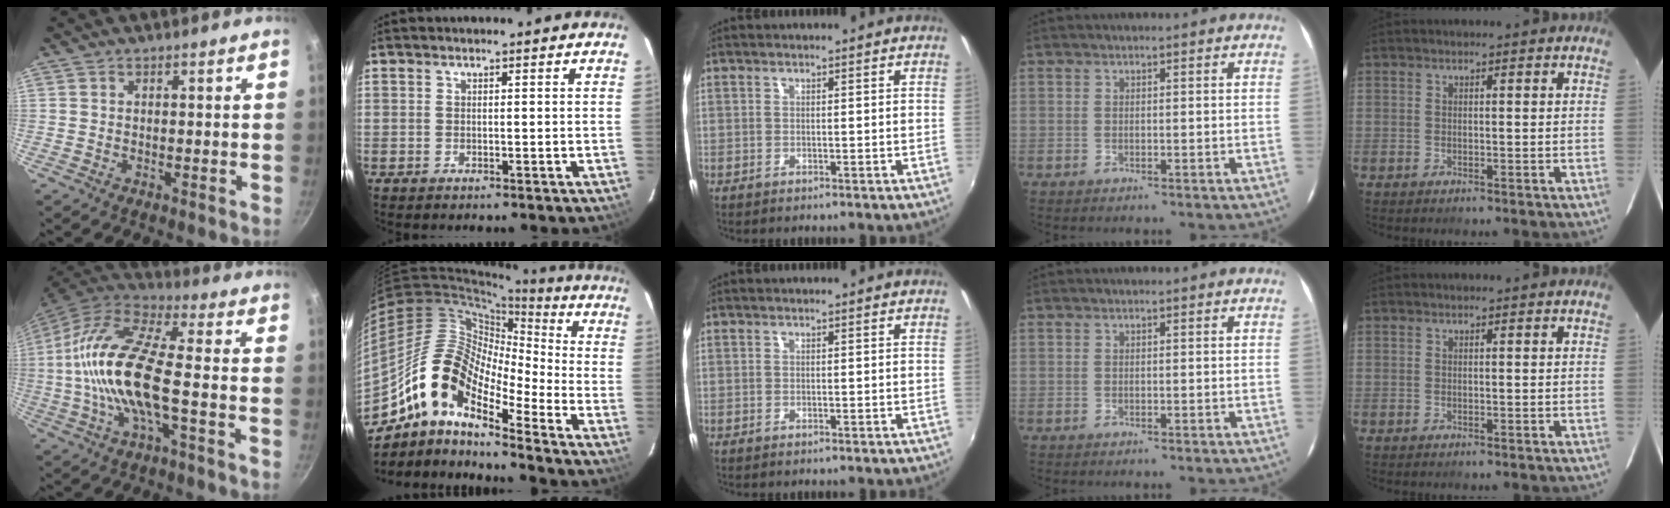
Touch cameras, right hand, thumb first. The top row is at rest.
{"thumb": {"total": 18.6, "force": [-2.1, 6.3, 17.4], "torque": [-0.343, 0.034, -0.057]}, "index": {"total": 15.4, "force": [-10.1, 5.4, 10.2], "torque": [-0.171, 0.004, -0.206]}}